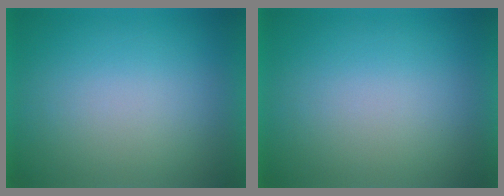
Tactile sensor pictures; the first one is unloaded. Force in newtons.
{"total": 0.0}